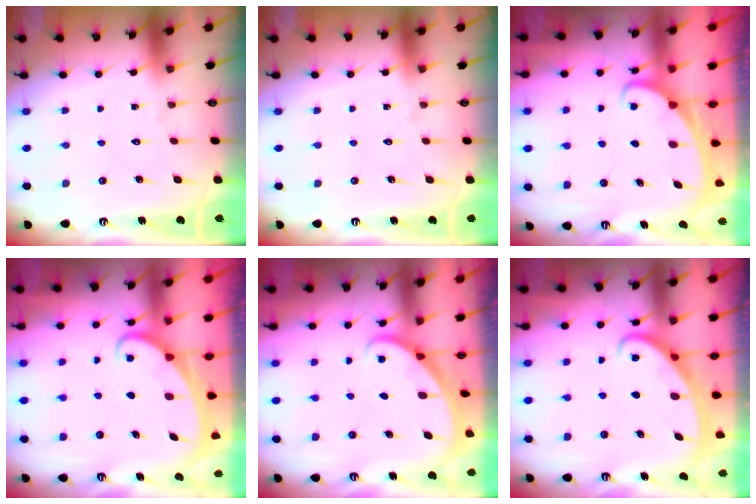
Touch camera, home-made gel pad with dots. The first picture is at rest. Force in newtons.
{"total": 0.0}
{"total": 1.9, "press": 1.9, "slide": 0.1}
{"total": 2.4, "press": 2.4, "slide": 0.3}
{"total": 2.1, "press": 2.1, "slide": 0.1}
{"total": 2.6, "press": 2.6, "slide": 0.3}